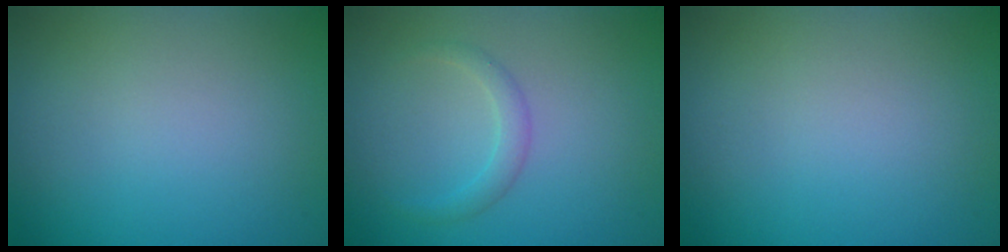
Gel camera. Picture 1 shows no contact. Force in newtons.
{"total": 1.5, "press": 1.5, "slide": 0.1}
{"total": 0.0}